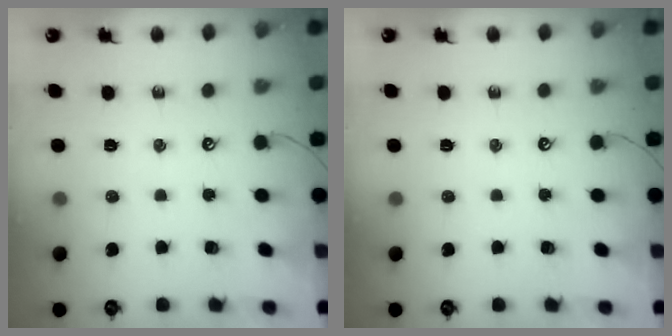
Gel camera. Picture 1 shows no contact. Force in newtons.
{"total": 0.0}